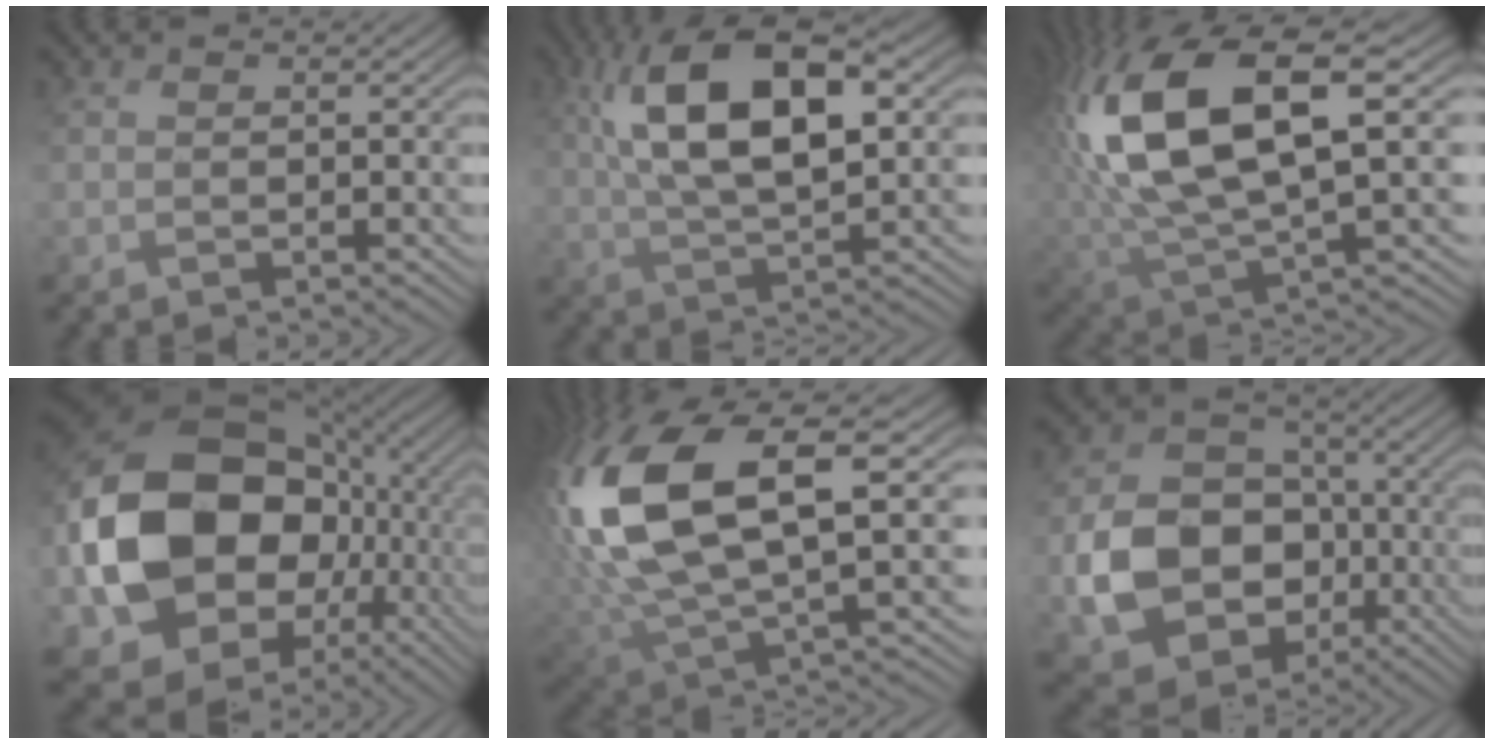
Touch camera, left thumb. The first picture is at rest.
{"total": 13.8, "force": [4.4, 5.5, 11.8], "torque": [-0.224, 0.016, 0.076]}
{"total": 16.0, "force": [4.5, 6.6, 13.9], "torque": [-0.319, 0.007, 0.090]}
{"total": 19.8, "force": [0.1, 16.1, 11.6], "torque": [-0.278, -0.013, 0.013]}
{"total": 15.8, "force": [3.6, 7.2, 13.7], "torque": [-0.342, 0.007, 0.078]}
{"total": 12.5, "force": [-2.6, 10.3, 6.5], "torque": [-0.142, -0.019, -0.047]}